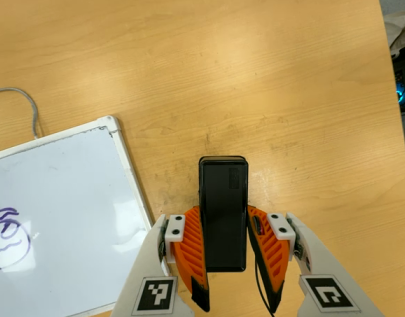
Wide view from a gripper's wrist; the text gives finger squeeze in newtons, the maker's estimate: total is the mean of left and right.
{"total": 4.7, "left": 3.4, "right": 6.0}